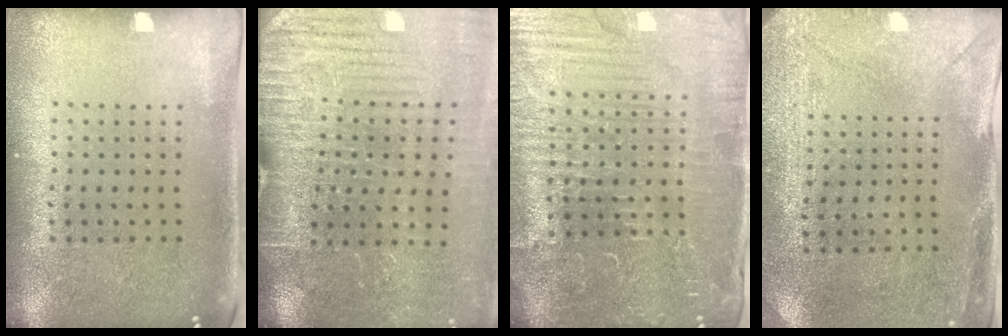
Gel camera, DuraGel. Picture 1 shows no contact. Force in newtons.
{"total": 4.1, "press": 4.0, "slide": 0.9}
{"total": 5.4, "press": 5.0, "slide": 1.9}
{"total": 3.0, "press": 2.3, "slide": 1.9}